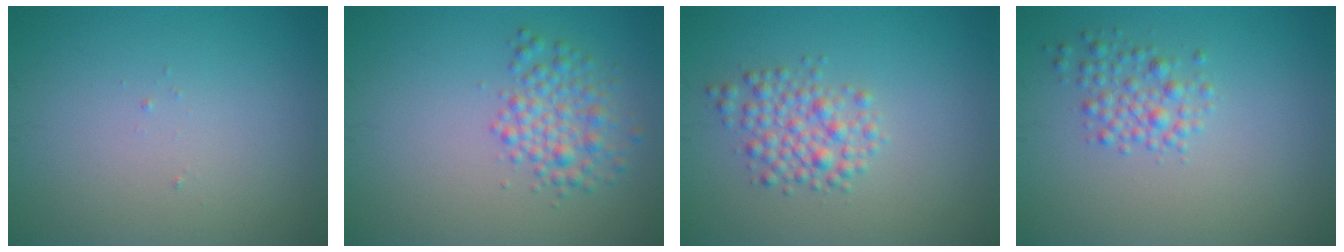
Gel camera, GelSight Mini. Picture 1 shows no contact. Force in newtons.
{"total": 3.2, "press": 3.2, "slide": 0.0}
{"total": 3.0, "press": 3.0, "slide": 0.1}
{"total": 2.3, "press": 2.3, "slide": 0.1}